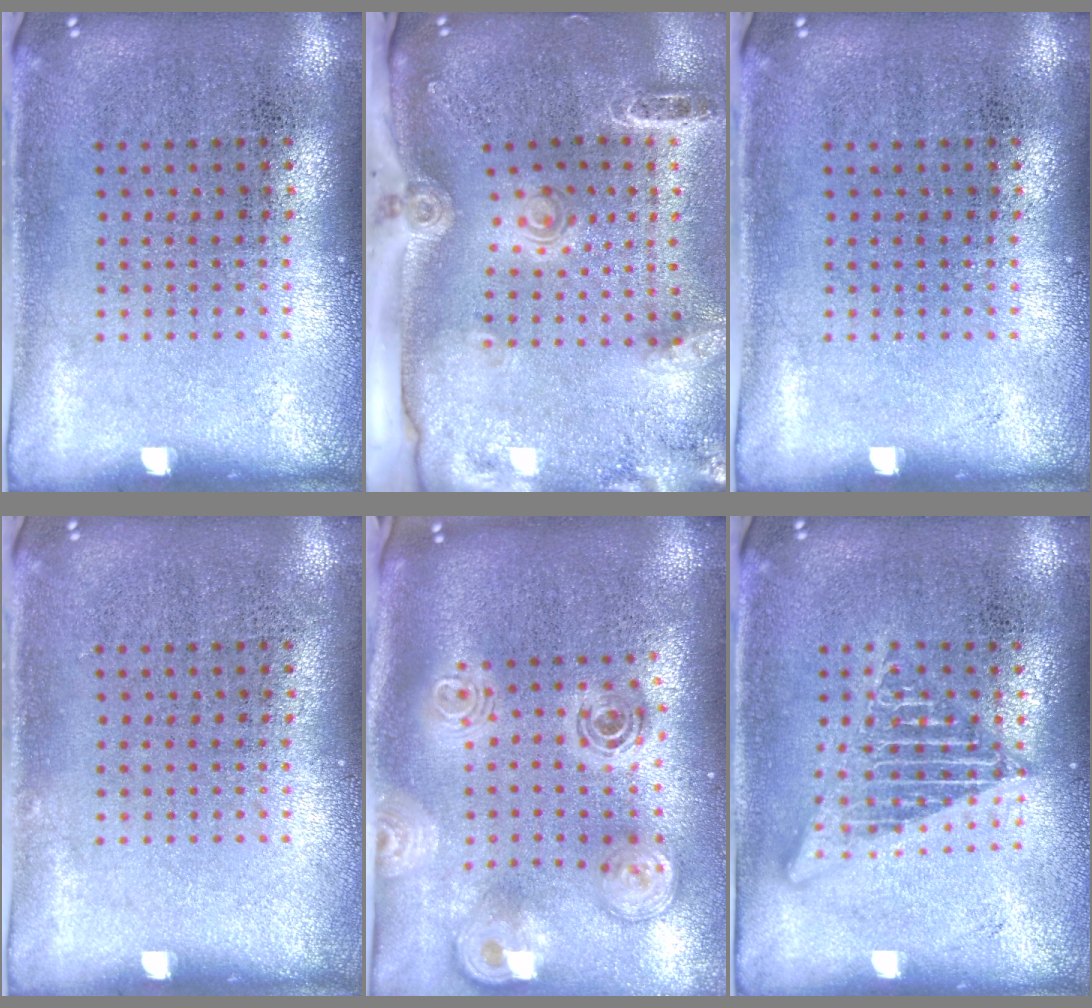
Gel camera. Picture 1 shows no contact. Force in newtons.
{"total": 2.8, "press": 2.1, "slide": 1.9}
{"total": 0.0}
{"total": 0.0}
{"total": 3.0, "press": 2.0, "slide": 2.1}
{"total": 2.7, "press": 2.7, "slide": 0.3}